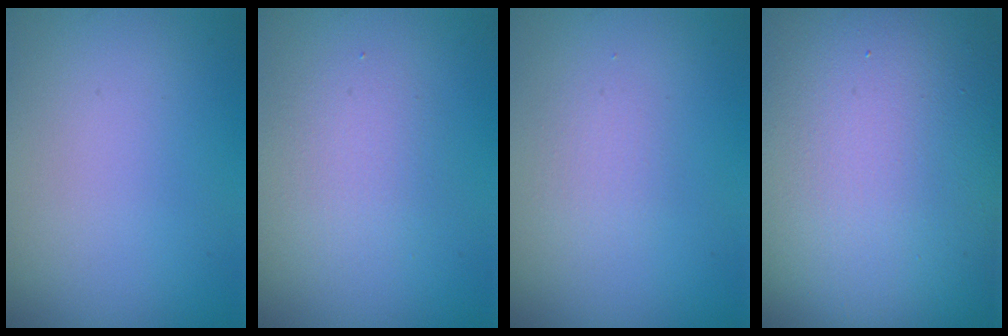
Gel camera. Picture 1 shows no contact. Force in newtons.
{"total": 2.2, "press": 2.2, "slide": 0.2}
{"total": 1.1, "press": 1.1, "slide": 0.0}
{"total": 21.0, "press": 21.0, "slide": 1.1}